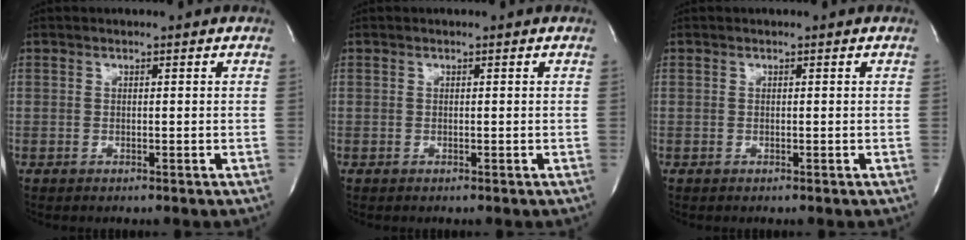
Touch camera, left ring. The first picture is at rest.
{"total": 0.0}
{"total": 0.0}